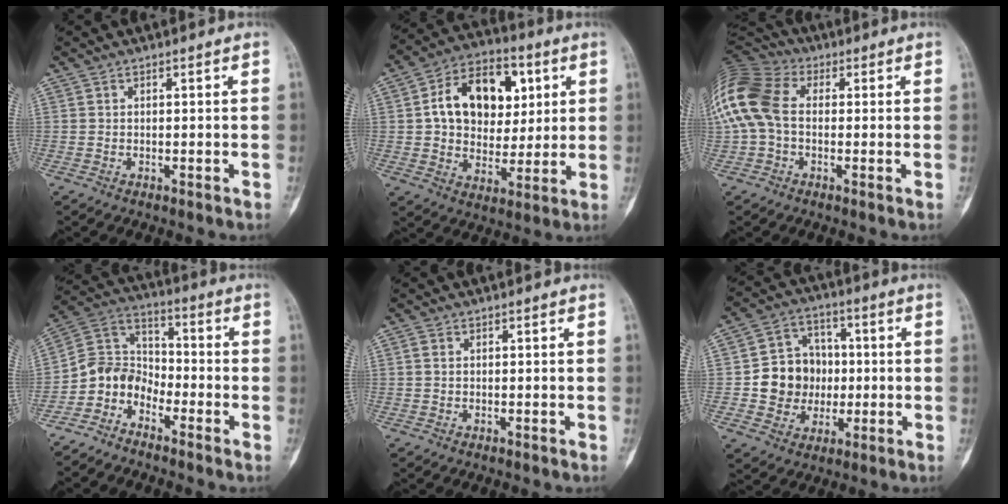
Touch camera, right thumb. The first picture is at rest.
{"total": 17.1, "force": [4.1, 11.9, 11.5], "torque": [-0.139, 0.007, 0.065]}
{"total": 16.0, "force": [0.9, 11.1, 11.4], "torque": [-0.269, 0.033, 0.009]}
{"total": 8.0, "force": [-5.1, 5.6, 2.7], "torque": [-0.034, 0.073, -0.117]}
{"total": 1.0, "force": [0.2, 0.7, 0.7], "torque": [-0.017, 0.002, 0.005]}
{"total": 11.8, "force": [-0.7, 10.7, 5.1], "torque": [-0.037, 0.022, -0.010]}